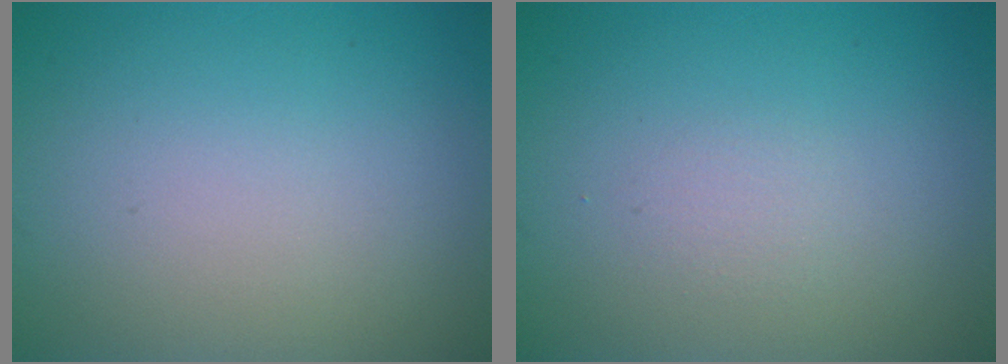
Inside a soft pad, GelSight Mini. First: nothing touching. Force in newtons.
{"total": 0.7, "press": 0.7, "slide": 0.1}